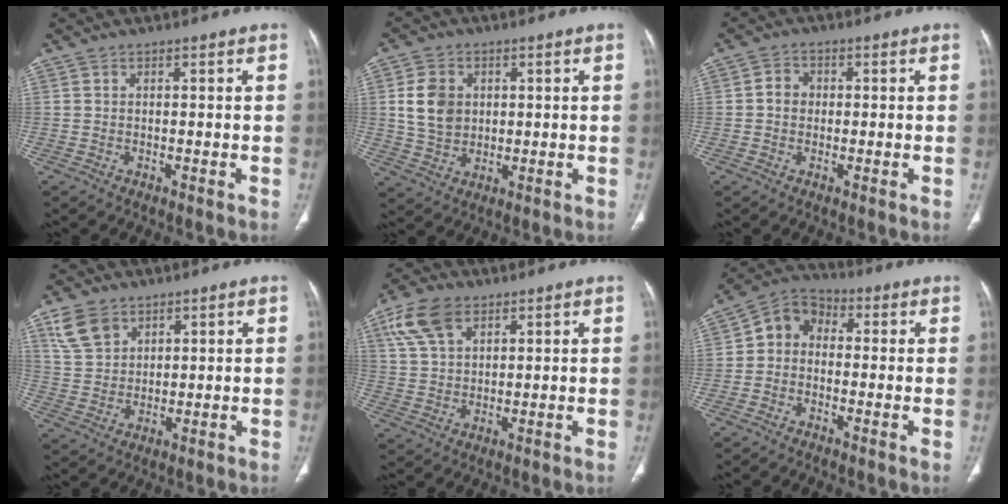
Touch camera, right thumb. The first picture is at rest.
{"total": 8.1, "force": [1.5, 6.4, 4.7], "torque": [-0.068, -0.005, 0.035]}
{"total": 3.2, "force": [0.0, 2.8, 1.5], "torque": [-0.011, 0.010, -0.007]}
{"total": 7.2, "force": [4.2, 4.9, 3.2], "torque": [-0.044, -0.014, 0.089]}
{"total": 9.0, "force": [4.7, 5.4, 5.5], "torque": [-0.099, -0.003, 0.094]}
{"total": 7.0, "force": [-0.5, 5.8, 4.0], "torque": [-0.044, 0.023, -0.034]}